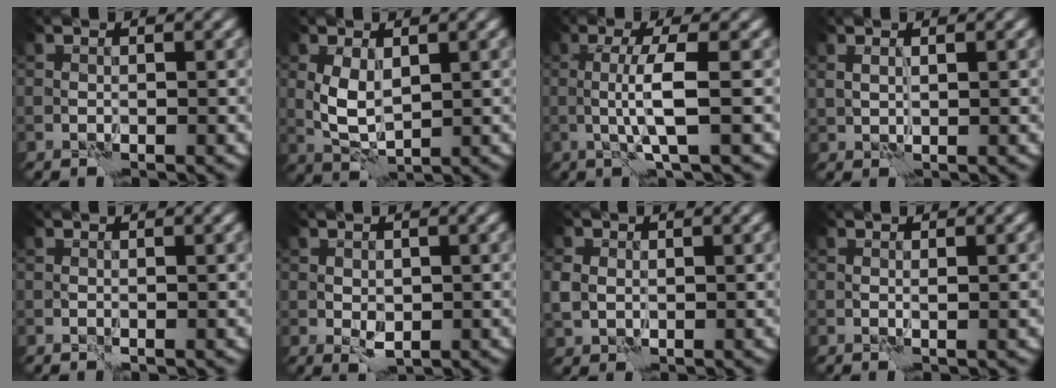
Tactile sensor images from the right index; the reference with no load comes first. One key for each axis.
{"total": 3.1, "fx": 0.9, "fy": 1.6, "fz": 2.5, "tx": -0.058, "ty": -0.003, "tz": 0.021}
{"total": 3.7, "fx": 0.2, "fy": 0.2, "fz": 3.7, "tx": -0.070, "ty": -0.004, "tz": 0.000}
{"total": 0.9, "fx": 0.8, "fy": 0.0, "fz": 0.4, "tx": -0.009, "ty": -0.004, "tz": 0.018}
{"total": 0.0}
{"total": 1.5, "fx": 0.0, "fy": 1.1, "fz": 1.1, "tx": -0.015, "ty": -0.007, "tz": 0.005}
{"total": 2.4, "fx": 0.6, "fy": 2.1, "fz": 1.1, "tx": -0.031, "ty": 0.001, "tz": 0.014}
{"total": 0.9, "fx": 0.2, "fy": 0.1, "fz": 0.9, "tx": -0.013, "ty": -0.003, "tz": 0.003}